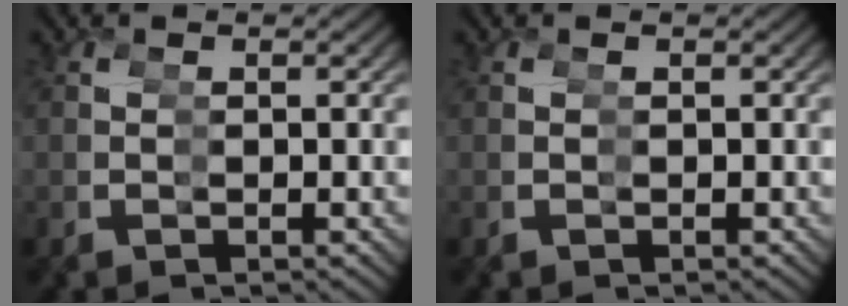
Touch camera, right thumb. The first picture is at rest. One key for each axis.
{"total": 0.0}